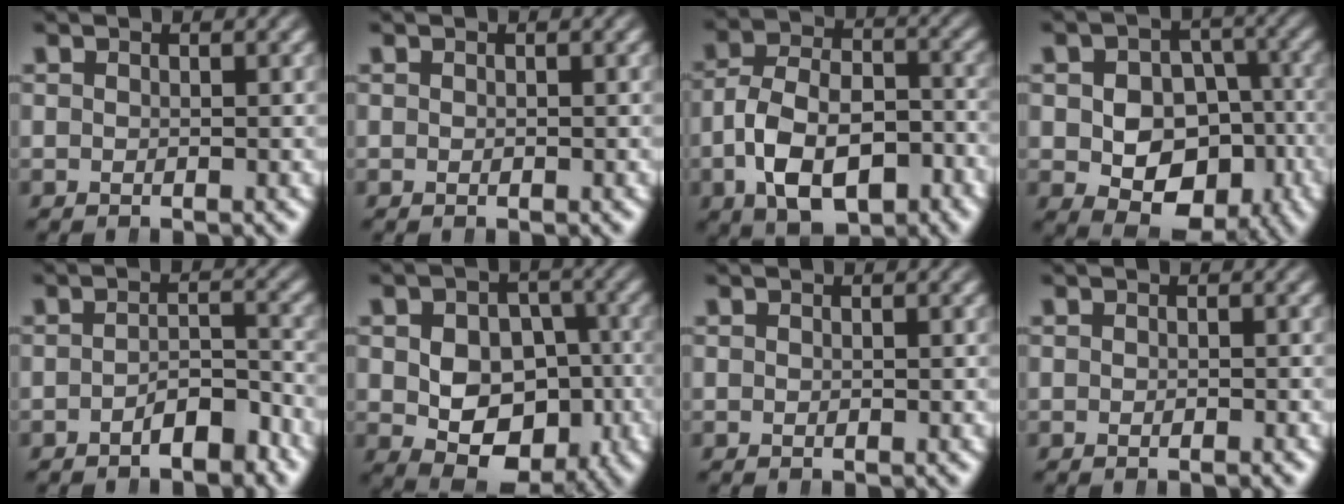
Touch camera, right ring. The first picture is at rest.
{"total": 0.0}
{"total": 9.0, "force": [-2.9, 6.1, 6.0], "torque": [-0.111, -0.028, -0.036]}
{"total": 9.1, "force": [-2.9, 6.9, 5.2], "torque": [-0.083, -0.053, -0.030]}
{"total": 3.2, "force": [-2.4, 0.9, 1.9], "torque": [-0.018, -0.003, -0.044]}
{"total": 9.5, "force": [-2.9, 7.1, 5.6], "torque": [-0.100, -0.054, -0.029]}
{"total": 0.0}
{"total": 0.6, "force": [-0.5, 0.1, 0.3], "torque": [-0.009, 0.001, -0.009]}